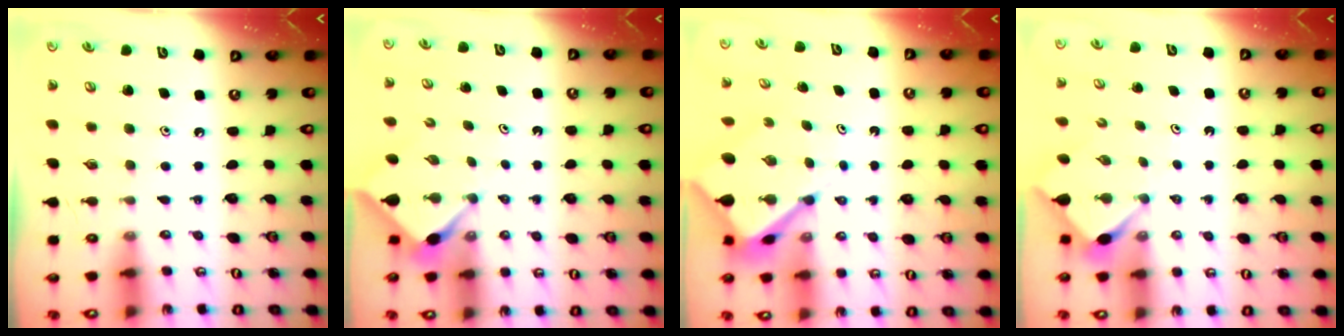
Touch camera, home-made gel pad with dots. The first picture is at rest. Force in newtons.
{"total": 3.1, "press": 3.1, "slide": 0.4}
{"total": 5.8, "press": 5.8, "slide": 0.3}
{"total": 2.9, "press": 2.9, "slide": 0.3}